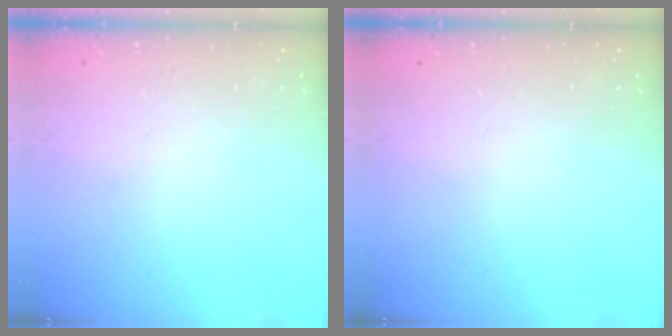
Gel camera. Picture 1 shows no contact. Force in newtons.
{"total": 0.0}